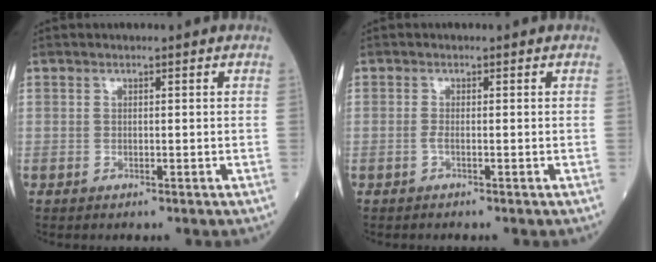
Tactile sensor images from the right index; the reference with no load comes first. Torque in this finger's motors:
{"motor_torque": [0.24, -0.07, 0.11, 0.03]}